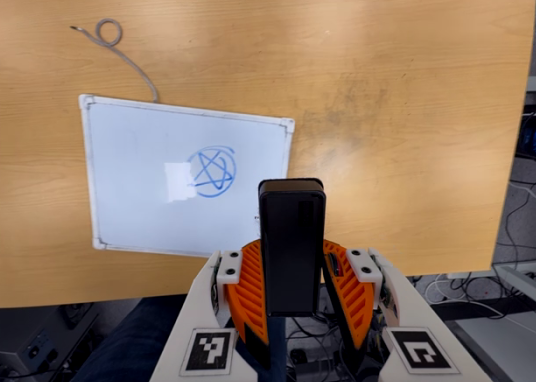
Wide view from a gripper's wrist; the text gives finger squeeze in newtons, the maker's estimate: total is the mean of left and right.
{"total": 5.3, "left": 4.7, "right": 5.8}